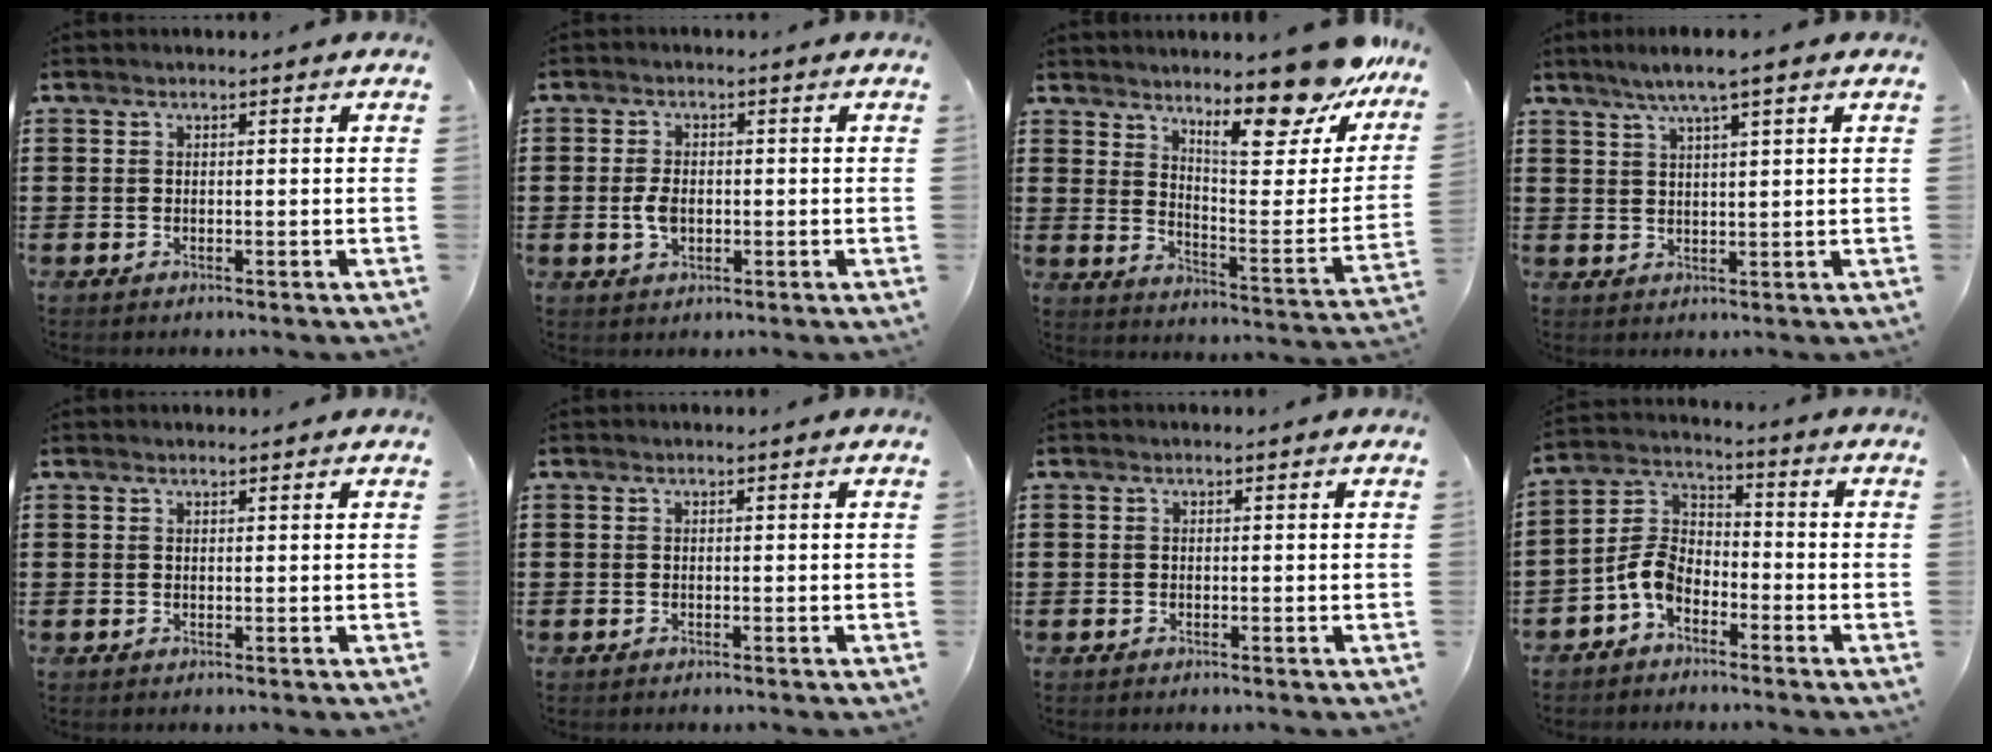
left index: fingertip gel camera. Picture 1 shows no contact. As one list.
[{"total": 3.6, "force": [-0.2, 2.1, 3.0], "torque": [-0.071, -0.002, -0.008]}, {"total": 13.6, "force": [11.2, 2.3, 7.4], "torque": [-0.116, -0.085, 0.186]}, {"total": 4.4, "force": [3.0, -0.1, 3.2], "torque": [-0.067, -0.001, 0.052]}, {"total": 0.7, "force": [0.6, 0.0, 0.3], "torque": [-0.007, -0.001, 0.013]}, {"total": 0.0}, {"total": 0.0}, {"total": 6.5, "force": [-4.0, 3.5, 3.7], "torque": [-0.103, 0.001, -0.086]}]